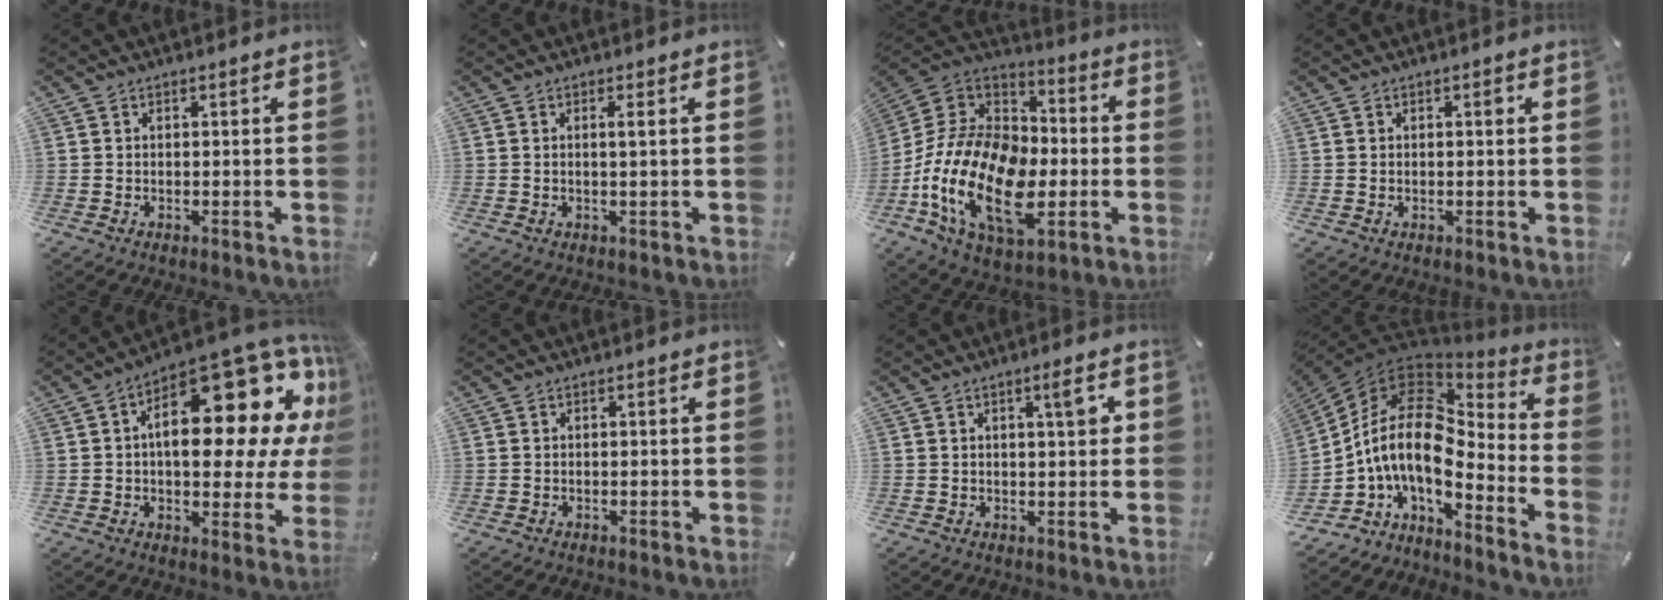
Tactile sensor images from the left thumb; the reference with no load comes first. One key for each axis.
{"total": 2.0, "fx": 0.5, "fy": -0.2, "fz": 1.9, "tx": -0.038, "ty": -0.005, "tz": 0.008}
{"total": 24.2, "fx": -8.4, "fy": 14.6, "fz": 17.4, "tx": -0.387, "ty": 0.020, "tz": -0.141}
{"total": 1.2, "fx": 0.4, "fy": 0.4, "fz": 1.1, "tx": -0.007, "ty": -0.004, "tz": 0.003}
{"total": 22.5, "fx": 8.3, "fy": 10.6, "fz": 18.0, "tx": -0.231, "ty": -0.078, "tz": 0.135}
{"total": 0.0}
{"total": 4.9, "fx": 1.6, "fy": 1.4, "fz": 4.4, "tx": -0.066, "ty": -0.004, "tz": 0.019}
{"total": 15.7, "fx": -0.9, "fy": 8.6, "fz": 13.1, "tx": -0.297, "ty": -0.024, "tz": -0.027}